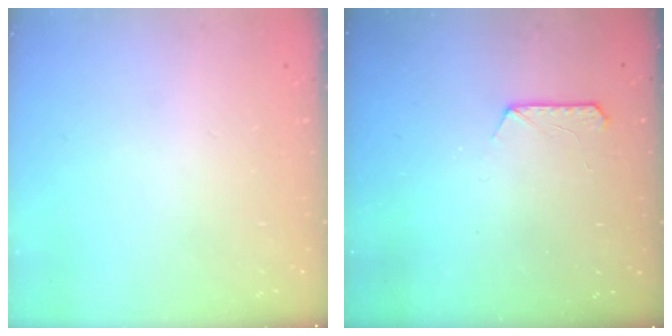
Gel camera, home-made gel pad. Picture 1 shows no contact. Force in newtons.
{"total": 7.8, "press": 7.8, "slide": 0.9}